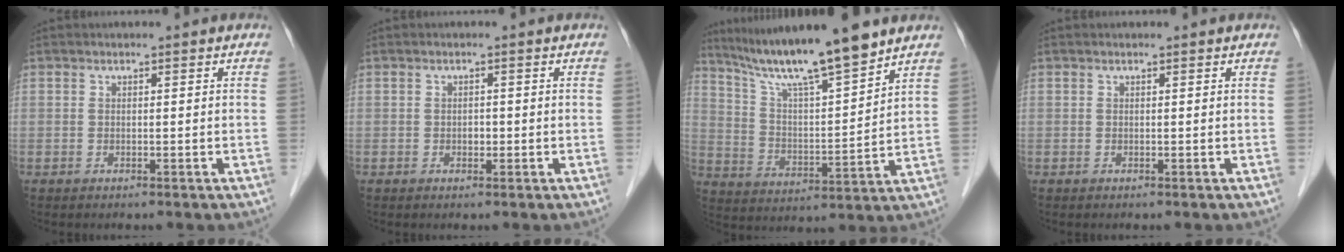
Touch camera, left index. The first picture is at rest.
{"total": 0.9, "force": [-0.2, 0.7, 0.6], "torque": [-0.010, 0.002, -0.005]}
{"total": 14.8, "force": [12.3, -0.2, 8.2], "torque": [-0.145, 0.002, 0.221]}
{"total": 0.0}